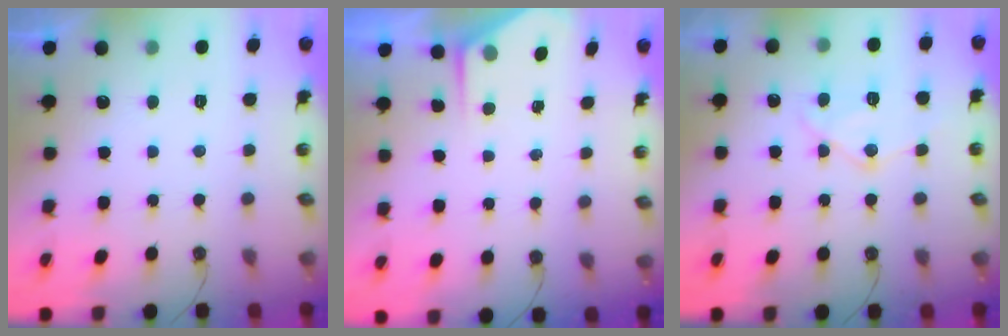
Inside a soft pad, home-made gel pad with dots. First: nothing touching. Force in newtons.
{"total": 2.8, "press": 2.8, "slide": 0.4}
{"total": 12.8, "press": 12.8, "slide": 1.4}